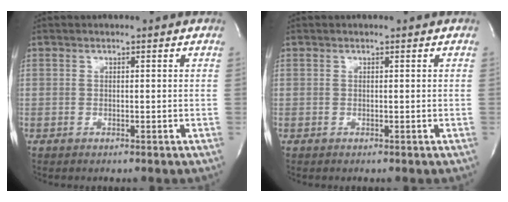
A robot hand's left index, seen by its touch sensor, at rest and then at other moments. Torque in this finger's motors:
{"motor_torque": [0.02, 0.00, -0.01, 0.00]}